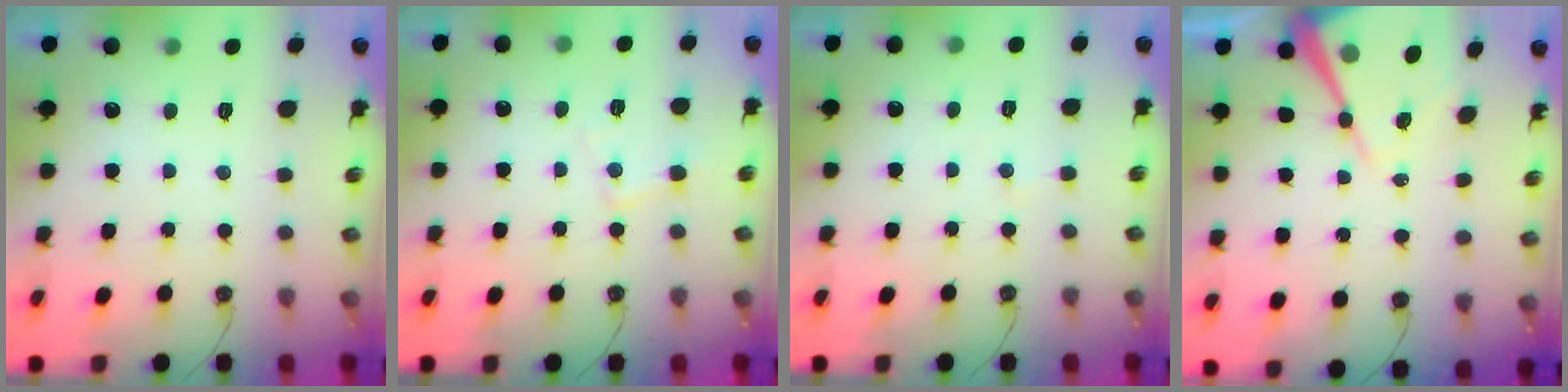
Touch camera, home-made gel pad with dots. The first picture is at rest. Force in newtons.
{"total": 6.6, "press": 6.6, "slide": 0.3}
{"total": 3.3, "press": 3.3, "slide": 0.5}
{"total": 14.1, "press": 14.0, "slide": 1.1}